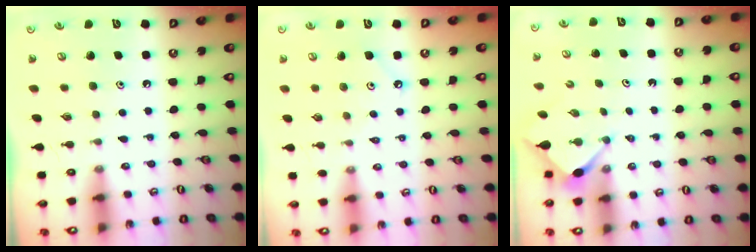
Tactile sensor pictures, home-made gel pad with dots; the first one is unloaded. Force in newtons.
{"total": 3.0, "press": 3.0, "slide": 0.3}
{"total": 2.9, "press": 2.9, "slide": 0.3}